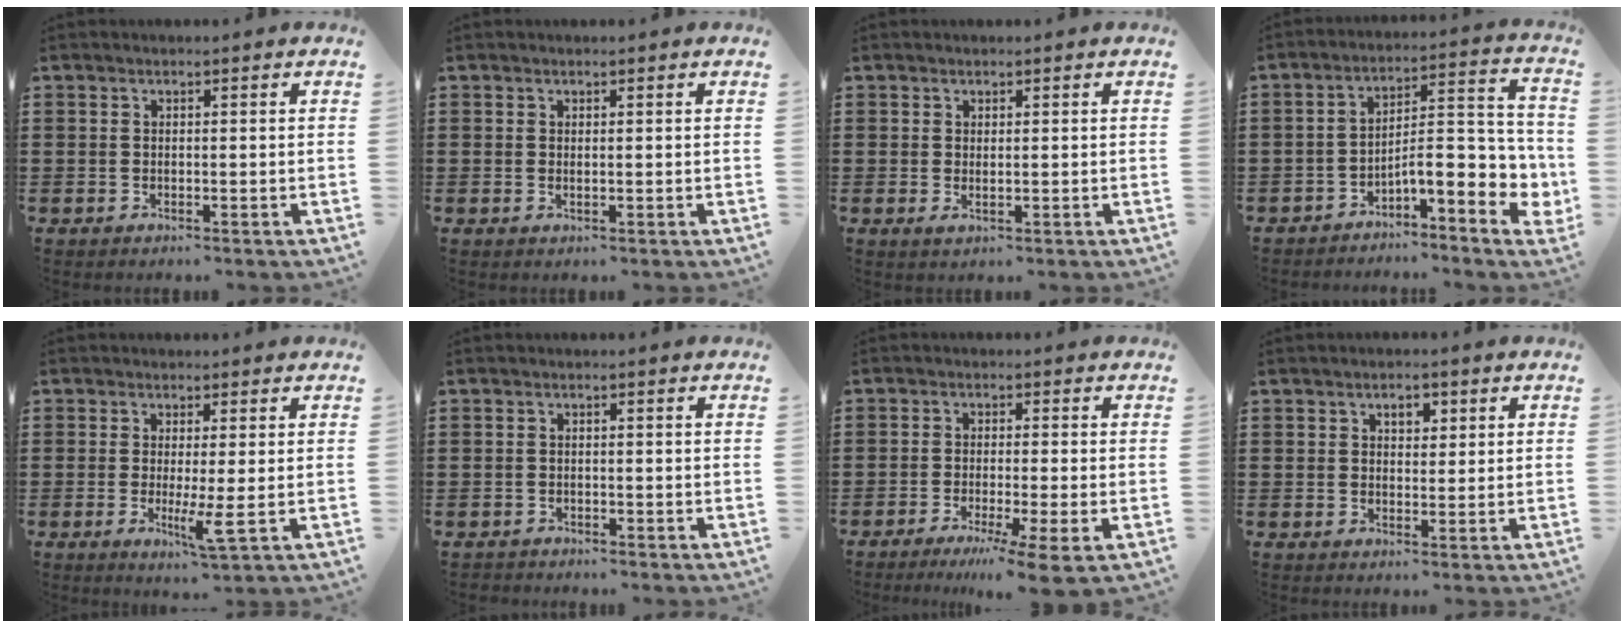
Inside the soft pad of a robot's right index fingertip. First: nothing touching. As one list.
[{"total": 0.0}, {"total": 0.5, "force": [0.5, 0.0, 0.3], "torque": [-0.006, 0.001, 0.008]}, {"total": 8.5, "force": [-3.9, 2.7, 7.1], "torque": [-0.103, -0.020, -0.076]}, {"total": 4.0, "force": [-0.7, 0.0, 3.9], "torque": [-0.077, -0.017, -0.013]}, {"total": 0.9, "force": [-0.9, 0.2, -0.1], "torque": [0.001, 0.003, -0.020]}, {"total": 3.9, "force": [-2.5, -0.8, 2.9], "torque": [-0.047, -0.015, -0.042]}, {"total": 2.4, "force": [1.2, 1.6, 1.4], "torque": [-0.025, 0.006, 0.018]}]